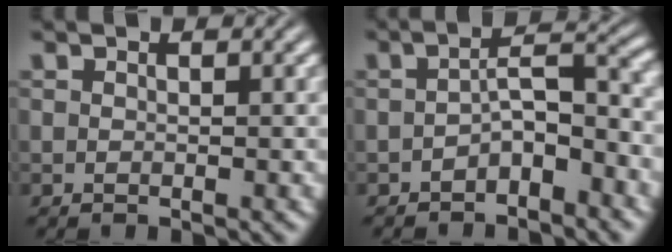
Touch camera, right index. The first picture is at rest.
{"total": 2.7, "force": [-1.5, 0.0, 2.2], "torque": [-0.020, -0.010, -0.017]}